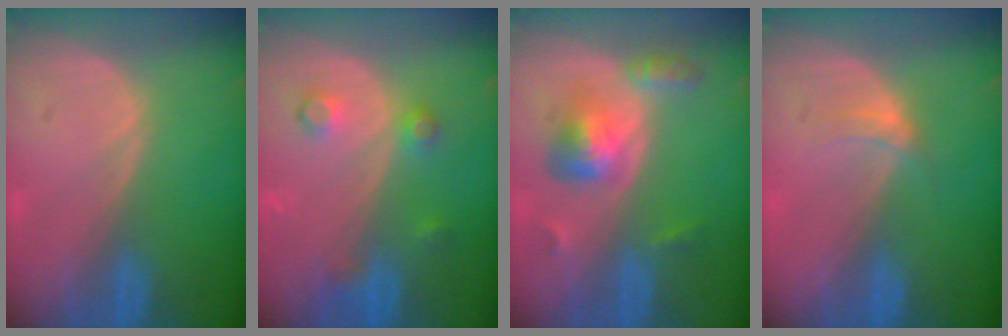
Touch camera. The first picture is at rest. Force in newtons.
{"total": 4.0, "press": 3.6, "slide": 1.8}
{"total": 6.2, "press": 5.5, "slide": 2.8}
{"total": 2.3, "press": 1.9, "slide": 1.3}